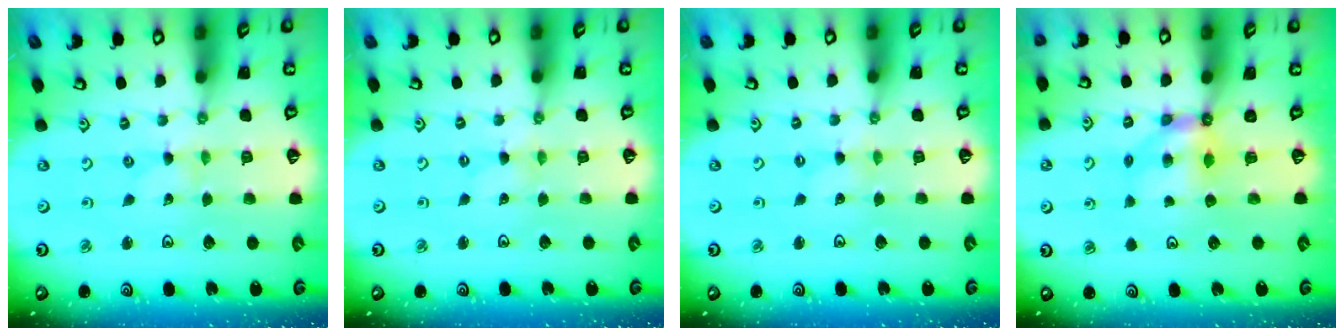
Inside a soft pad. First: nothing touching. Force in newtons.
{"total": 0.0}
{"total": 0.0}
{"total": 6.2, "press": 6.2, "slide": 0.5}